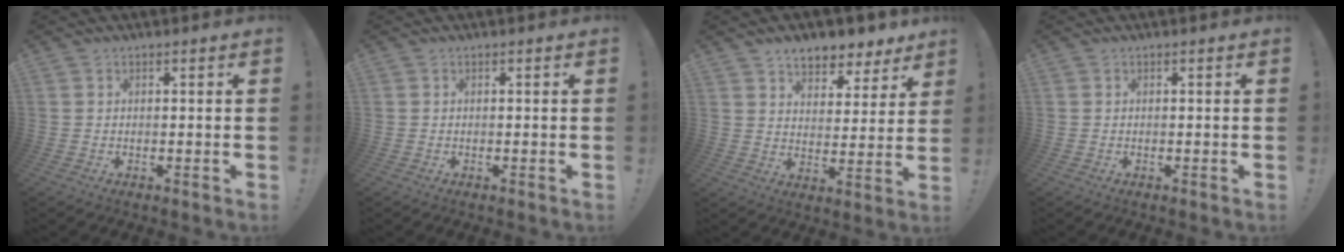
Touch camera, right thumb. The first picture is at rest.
{"total": 0.0}
{"total": 8.2, "force": [6.7, 3.9, 2.6], "torque": [-0.027, -0.056, 0.121]}
{"total": 0.0}